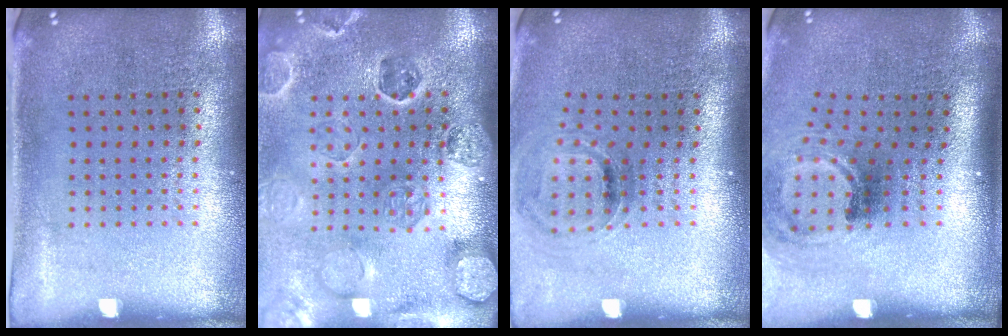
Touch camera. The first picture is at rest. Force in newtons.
{"total": 2.6, "press": 2.6, "slide": 0.3}
{"total": 1.0, "press": 0.9, "slide": 0.4}
{"total": 2.0, "press": 1.3, "slide": 1.5}